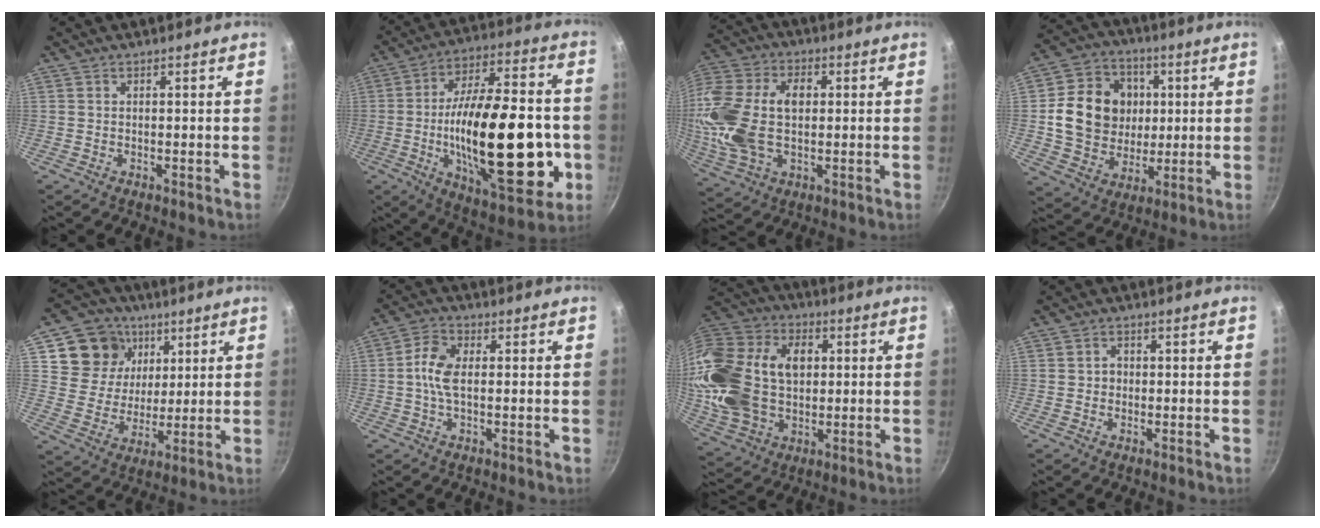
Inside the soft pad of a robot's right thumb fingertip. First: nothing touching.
{"total": 30.7, "force": [-5.1, 12.7, 27.5], "torque": [-0.426, 0.019, -0.068]}
{"total": 20.5, "force": [1.0, 12.9, 15.9], "torque": [-0.326, 0.023, 0.014]}
{"total": 16.6, "force": [1.9, 14.3, 8.4], "torque": [-0.116, 0.014, 0.035]}
{"total": 13.9, "force": [6.2, 11.6, 4.6], "torque": [-0.048, -0.027, 0.110]}
{"total": 6.0, "force": [0.2, 3.0, 5.1], "torque": [-0.112, 0.013, -0.007]}
{"total": 26.0, "force": [2.9, 18.0, 18.5], "torque": [-0.350, 0.024, 0.057]}
{"total": 1.8, "force": [-0.1, 1.6, 0.8], "torque": [-0.004, 0.005, -0.005]}